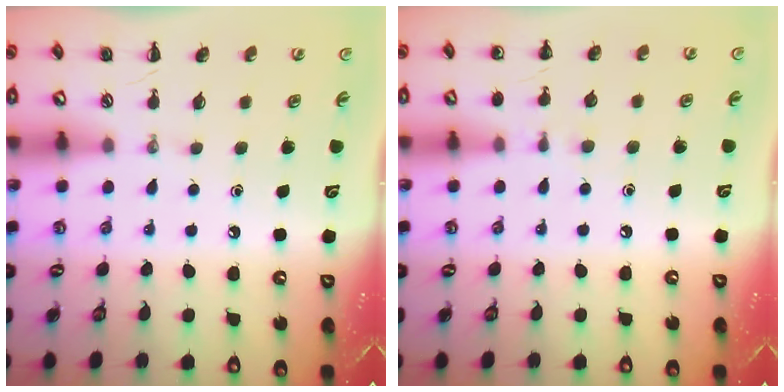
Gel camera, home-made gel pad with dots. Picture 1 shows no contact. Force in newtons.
{"total": 5.2, "press": 5.0, "slide": 1.5}